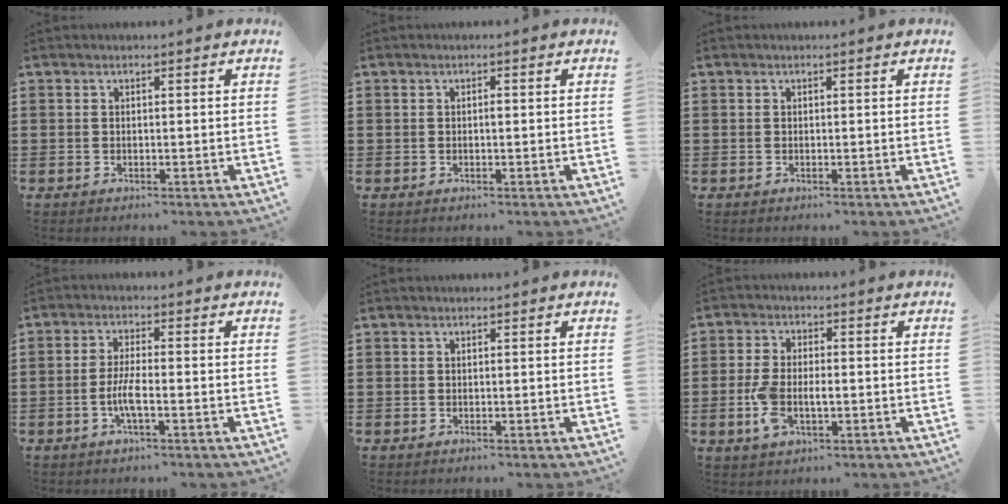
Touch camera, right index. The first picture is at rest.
{"total": 0.6, "force": [0.0, 0.2, 0.6], "torque": [-0.013, -0.004, 0.000]}
{"total": 0.0}
{"total": 4.2, "force": [-1.5, 0.7, 3.8], "torque": [-0.088, -0.006, -0.034]}
{"total": 0.0}
{"total": 5.5, "force": [-1.2, 2.8, 4.6], "torque": [-0.109, -0.004, -0.027]}